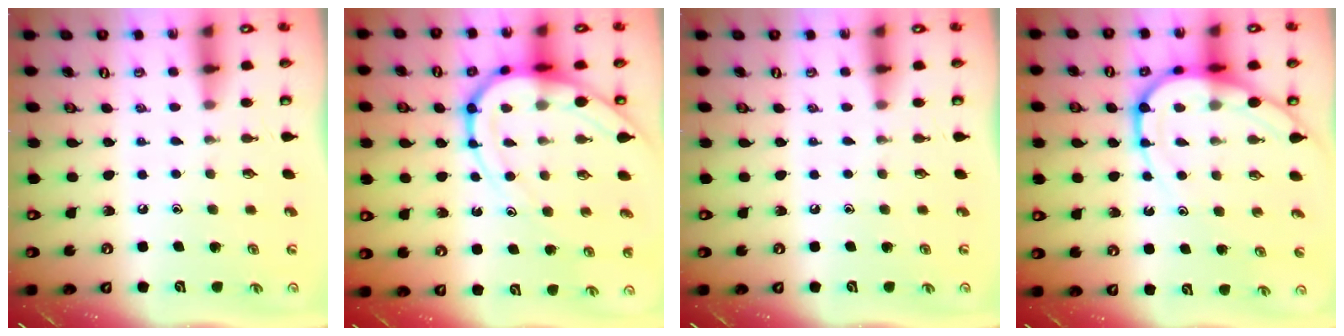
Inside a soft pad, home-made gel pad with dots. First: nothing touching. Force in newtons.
{"total": 12.8, "press": 12.8, "slide": 1.3}
{"total": 0.0}
{"total": 10.8, "press": 10.8, "slide": 1.0}